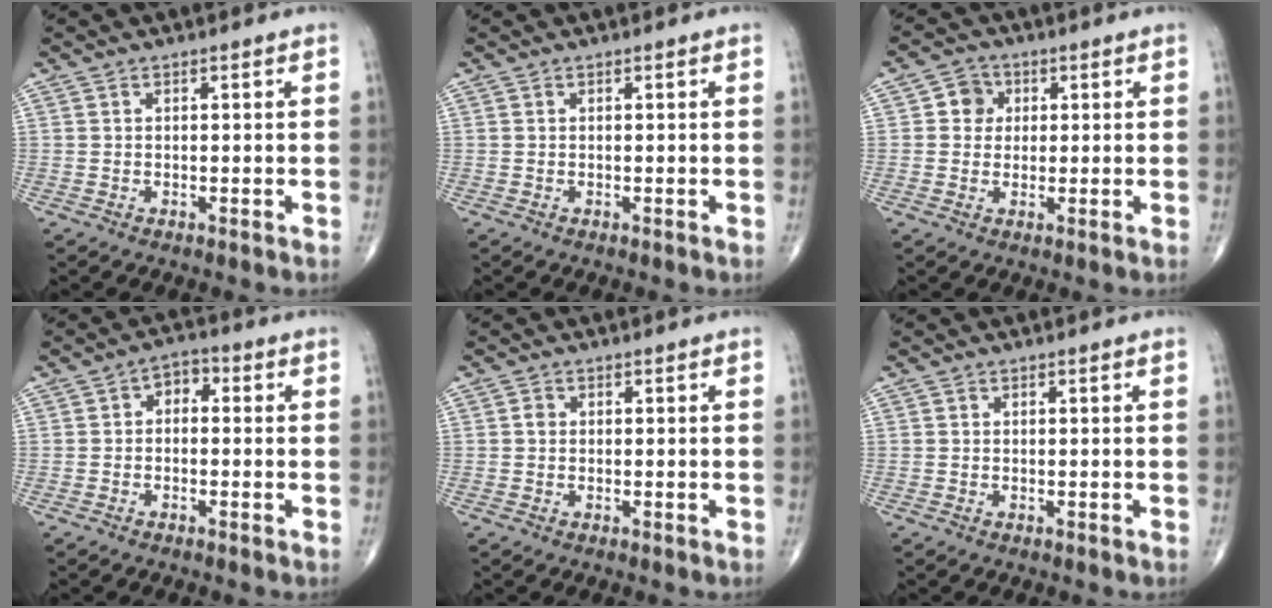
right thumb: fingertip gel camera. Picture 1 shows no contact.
{"total": 0.0}
{"total": 4.2, "force": [0.8, 3.9, 1.4], "torque": [0.003, 0.005, 0.006]}
{"total": 3.6, "force": [0.0, 2.5, 2.5], "torque": [-0.019, 0.019, -0.015]}
{"total": 1.0, "force": [0.0, 0.9, 0.5], "torque": [-0.005, 0.002, -0.003]}
{"total": 0.0}